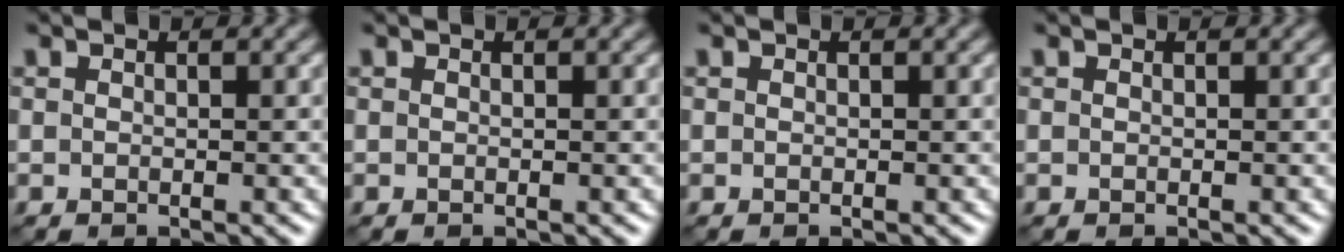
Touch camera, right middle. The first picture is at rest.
{"total": 0.0}
{"total": 0.0}
{"total": 0.0}